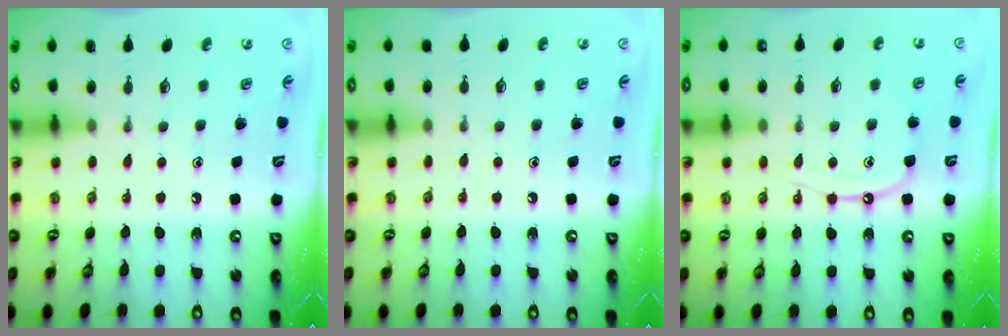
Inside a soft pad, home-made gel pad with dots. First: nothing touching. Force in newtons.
{"total": 2.4, "press": 2.4, "slide": 0.4}
{"total": 8.9, "press": 8.9, "slide": 0.9}